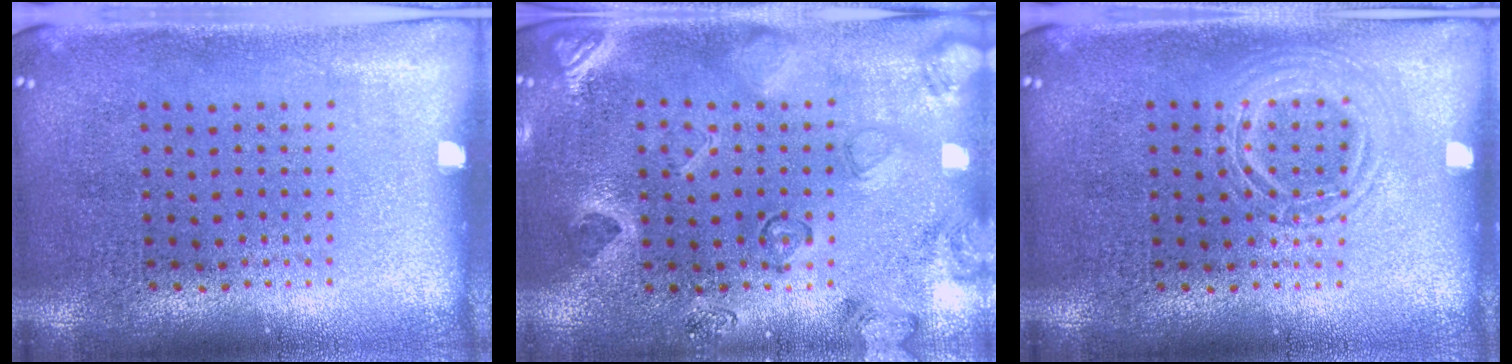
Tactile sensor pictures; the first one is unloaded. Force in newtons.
{"total": 2.2, "press": 1.8, "slide": 1.3}
{"total": 2.0, "press": 2.0, "slide": 0.3}